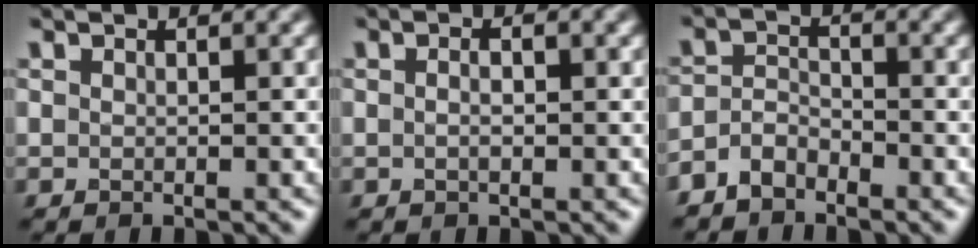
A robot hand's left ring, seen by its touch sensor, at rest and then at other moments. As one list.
[{"total": 1.7, "force": [0.3, 0.7, 1.5], "torque": [-0.019, -0.009, -0.007]}, {"total": 2.5, "force": [-2.0, 1.2, 0.9], "torque": [-0.020, 0.006, -0.047]}]